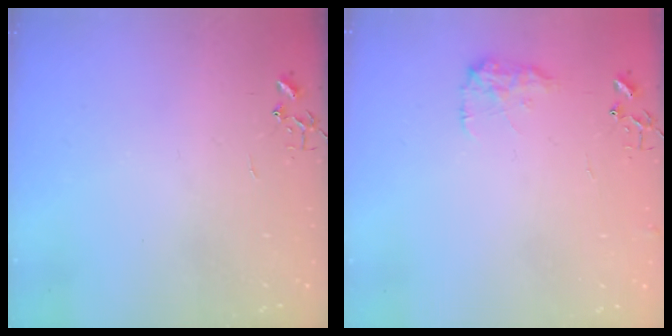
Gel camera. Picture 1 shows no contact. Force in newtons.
{"total": 8.7, "press": 8.6, "slide": 0.5}